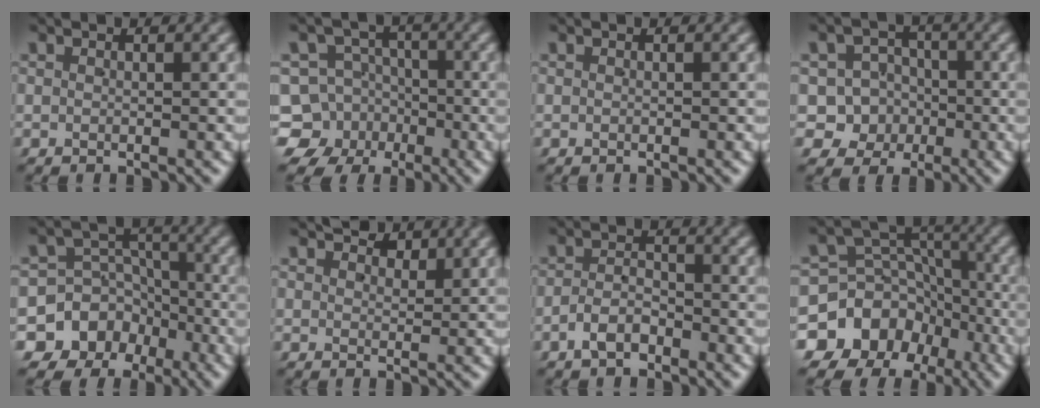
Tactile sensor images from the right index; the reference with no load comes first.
{"total": 15.5, "force": [-4.6, 14.2, 4.3], "torque": [-0.101, -0.074, -0.076]}
{"total": 0.0}
{"total": 12.9, "force": [-3.2, 12.2, 2.5], "torque": [-0.090, -0.066, -0.049]}
{"total": 15.4, "force": [-5.6, 13.6, 4.7], "torque": [-0.098, -0.055, -0.093]}
{"total": 2.8, "force": [2.1, 1.5, 1.2], "torque": [-0.002, -0.007, 0.035]}
{"total": 2.9, "force": [-2.4, 1.3, 0.9], "torque": [-0.010, -0.001, -0.043]}
{"total": 16.6, "force": [-5.0, 14.5, 6.3], "torque": [-0.110, -0.051, -0.079]}